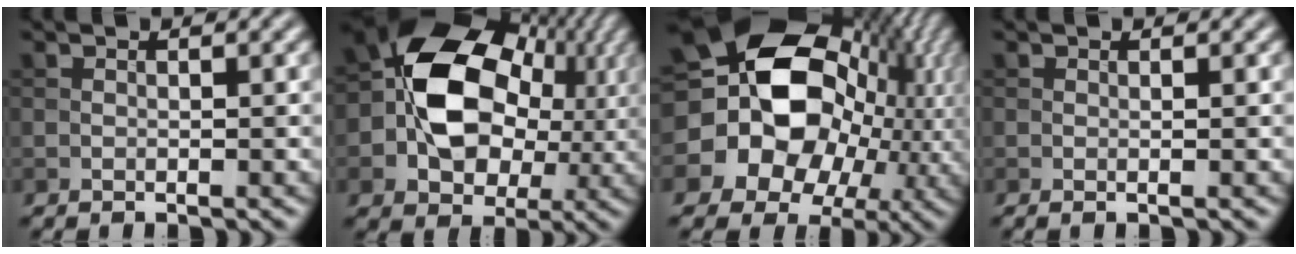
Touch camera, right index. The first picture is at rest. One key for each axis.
{"total": 12.7, "fx": 0.6, "fy": 9.3, "fz": 8.5, "tx": -0.131, "ty": 0.004, "tz": 0.001}
{"total": 18.3, "fx": 1.5, "fy": 14.5, "fz": 11.0, "tx": -0.179, "ty": -0.008, "tz": 0.024}
{"total": 0.6, "fx": 0.0, "fy": 0.1, "fz": 0.6, "tx": -0.008, "ty": -0.002, "tz": -0.002}